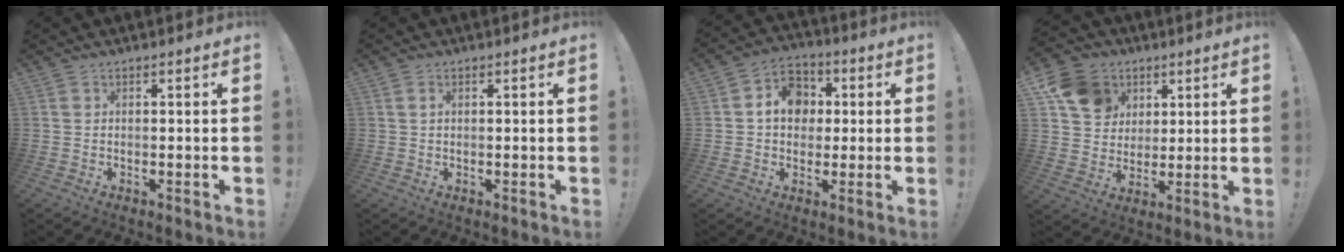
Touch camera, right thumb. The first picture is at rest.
{"total": 0.9, "force": [0.3, 0.5, 0.7], "torque": [-0.011, 0.001, 0.003]}
{"total": 11.2, "force": [2.0, 9.4, 5.7], "torque": [-0.075, 0.008, 0.042]}
{"total": 13.2, "force": [5.9, 10.7, 5.0], "torque": [-0.066, -0.026, 0.120]}